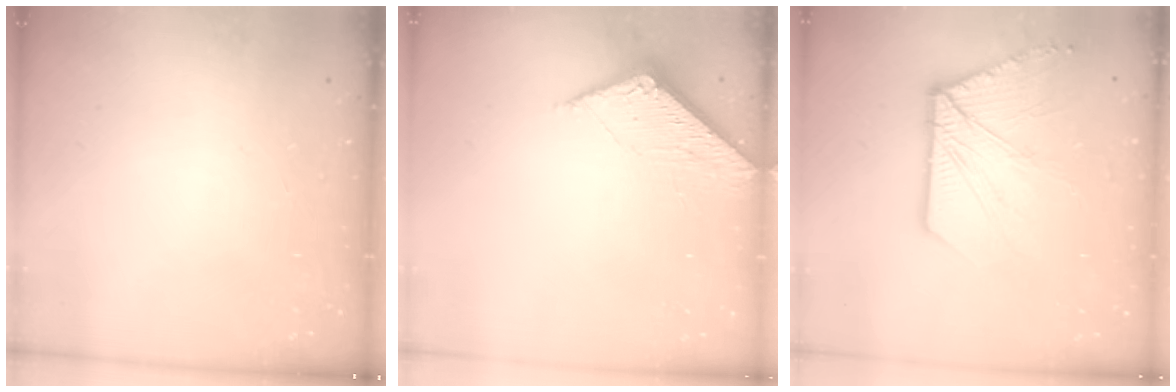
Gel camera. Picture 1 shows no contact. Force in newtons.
{"total": 6.1, "press": 6.1, "slide": 0.3}
{"total": 14.0, "press": 13.9, "slide": 1.7}